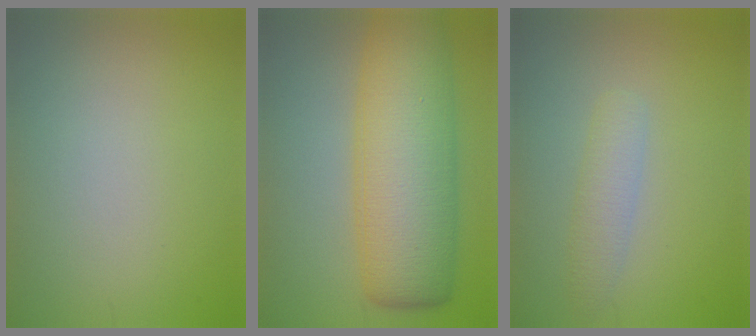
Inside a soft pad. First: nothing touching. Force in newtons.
{"total": 11.5, "press": 11.5, "slide": 0.3}
{"total": 2.2, "press": 2.2, "slide": 0.1}